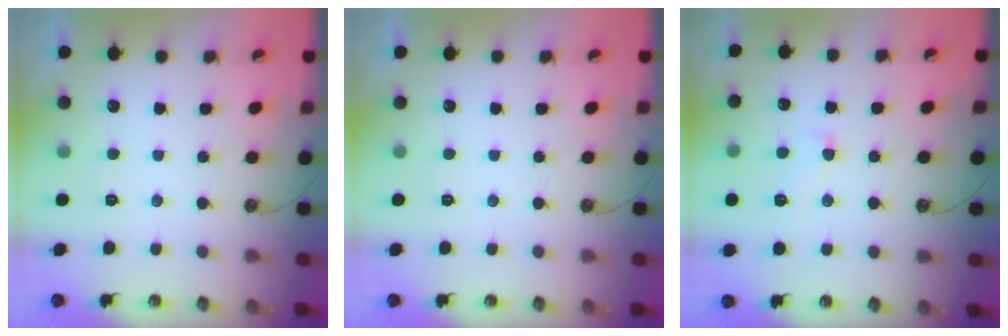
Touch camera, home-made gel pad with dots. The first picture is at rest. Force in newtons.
{"total": 0.0}
{"total": 1.7, "press": 1.7, "slide": 0.2}